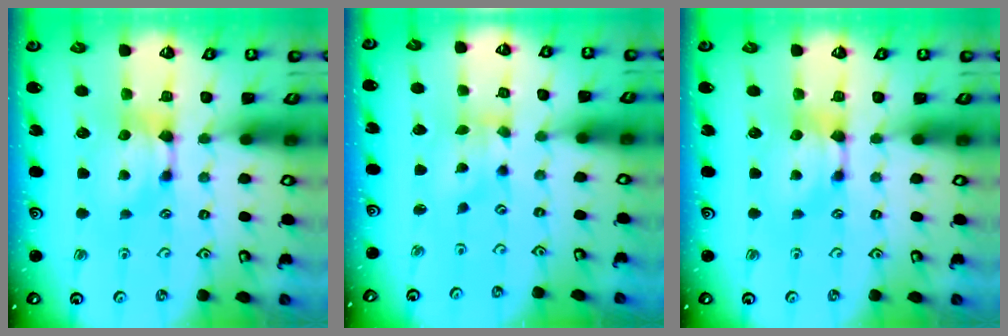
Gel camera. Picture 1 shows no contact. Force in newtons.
{"total": 1.3, "press": 0.6, "slide": 1.2}
{"total": 0.0}